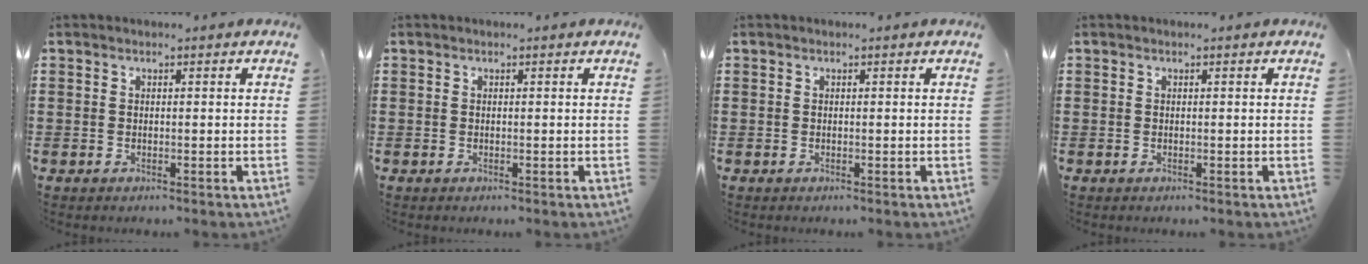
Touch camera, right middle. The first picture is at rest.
{"total": 0.0}
{"total": 0.0}
{"total": 0.0}